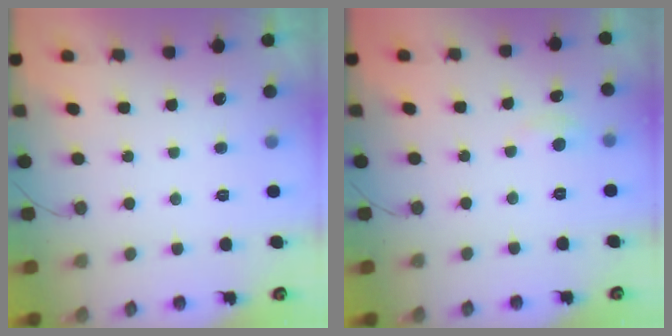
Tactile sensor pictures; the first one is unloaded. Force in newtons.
{"total": 2.5, "press": 2.4, "slide": 0.3}